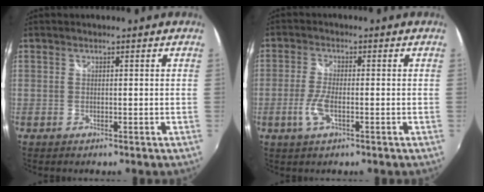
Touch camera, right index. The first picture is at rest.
{"total": 4.7, "force": [-1.7, 1.5, 4.1], "torque": [-0.094, -0.006, -0.034]}